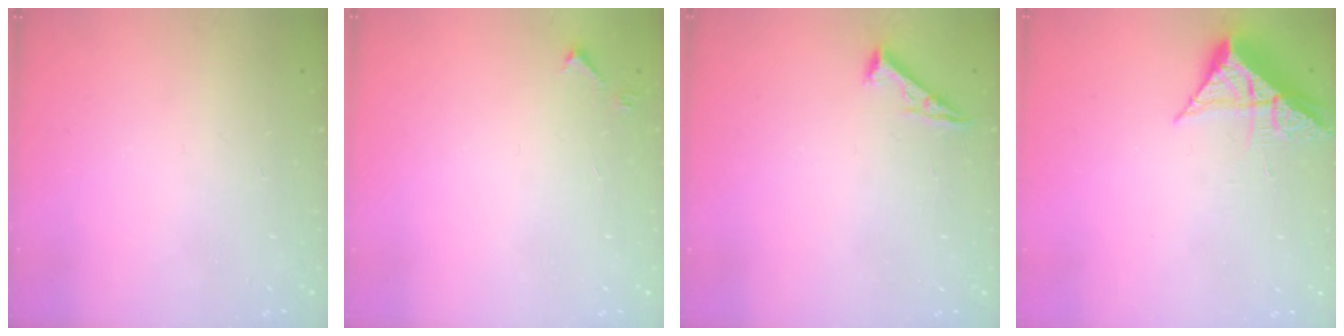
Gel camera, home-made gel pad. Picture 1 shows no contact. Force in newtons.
{"total": 3.8, "press": 3.7, "slide": 0.6}
{"total": 4.3, "press": 4.3, "slide": 0.6}
{"total": 7.0, "press": 7.0, "slide": 0.3}